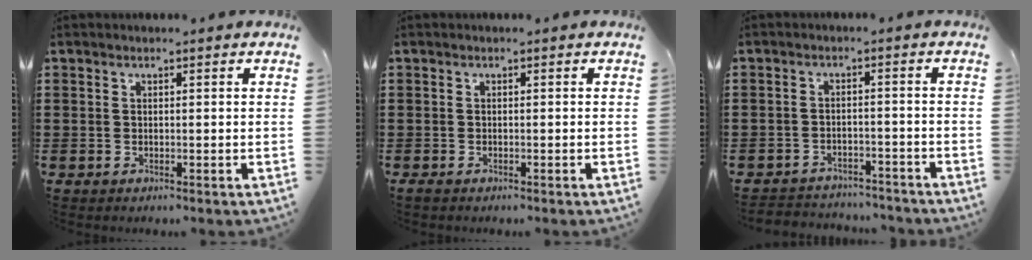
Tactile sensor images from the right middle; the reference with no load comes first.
{"total": 0.6, "force": [-0.5, 0.3, 0.2], "torque": [-0.004, -0.001, -0.010]}
{"total": 2.9, "force": [-2.9, 0.6, -0.2], "torque": [-0.005, -0.001, -0.063]}